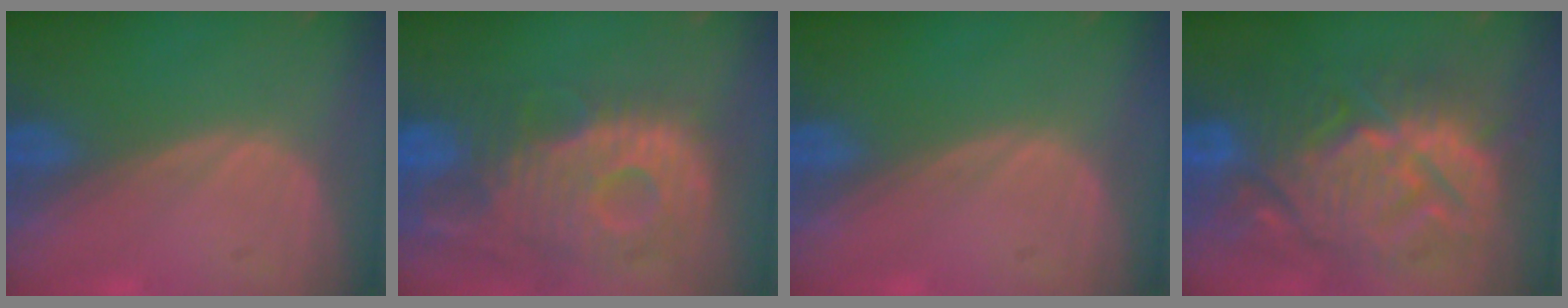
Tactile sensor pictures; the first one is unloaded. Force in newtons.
{"total": 12.5, "press": 10.9, "slide": 6.0}
{"total": 0.0}
{"total": 13.9, "press": 13.9, "slide": 1.3}